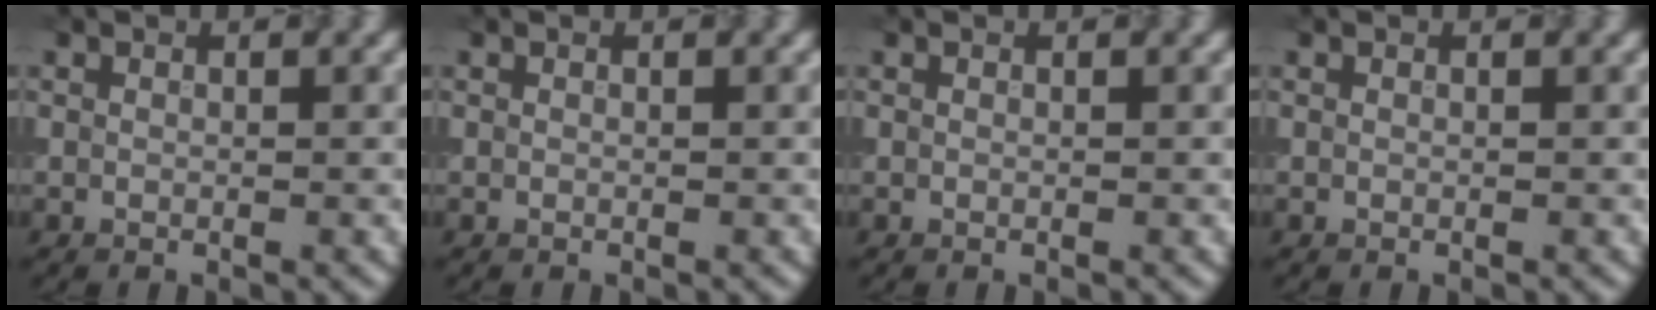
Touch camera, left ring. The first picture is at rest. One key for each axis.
{"total": 0.0}
{"total": 0.0}
{"total": 0.0}